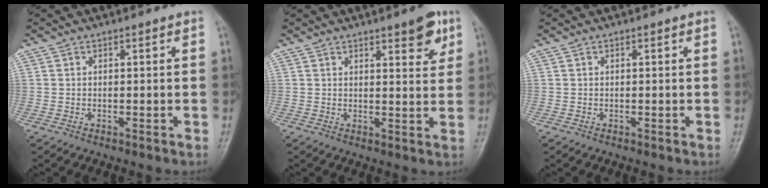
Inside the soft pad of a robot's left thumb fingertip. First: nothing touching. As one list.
[{"total": 6.1, "force": [3.6, 1.9, 4.6], "torque": [-0.044, -0.018, 0.043]}, {"total": 0.0}]